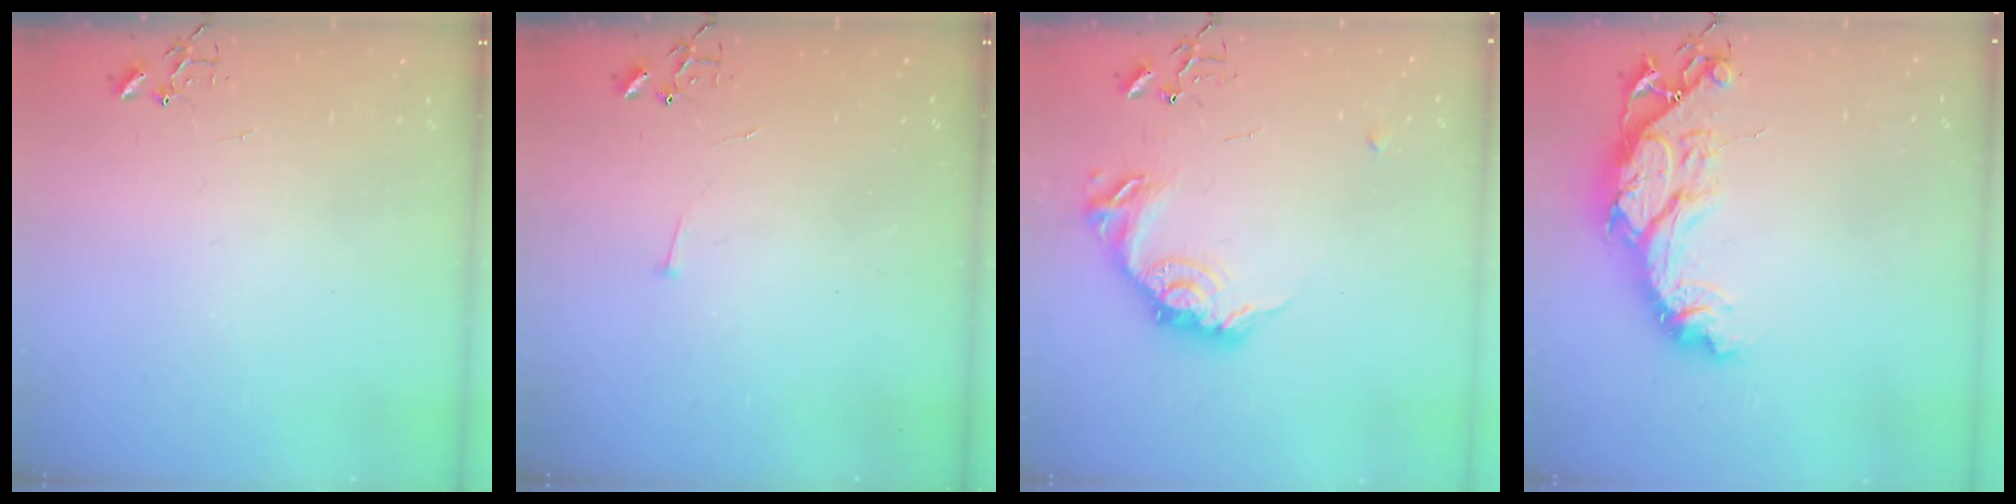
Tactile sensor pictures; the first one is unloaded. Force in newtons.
{"total": 3.0, "press": 2.9, "slide": 0.3}
{"total": 16.3, "press": 16.3, "slide": 0.9}
{"total": 17.1, "press": 17.1, "slide": 0.7}